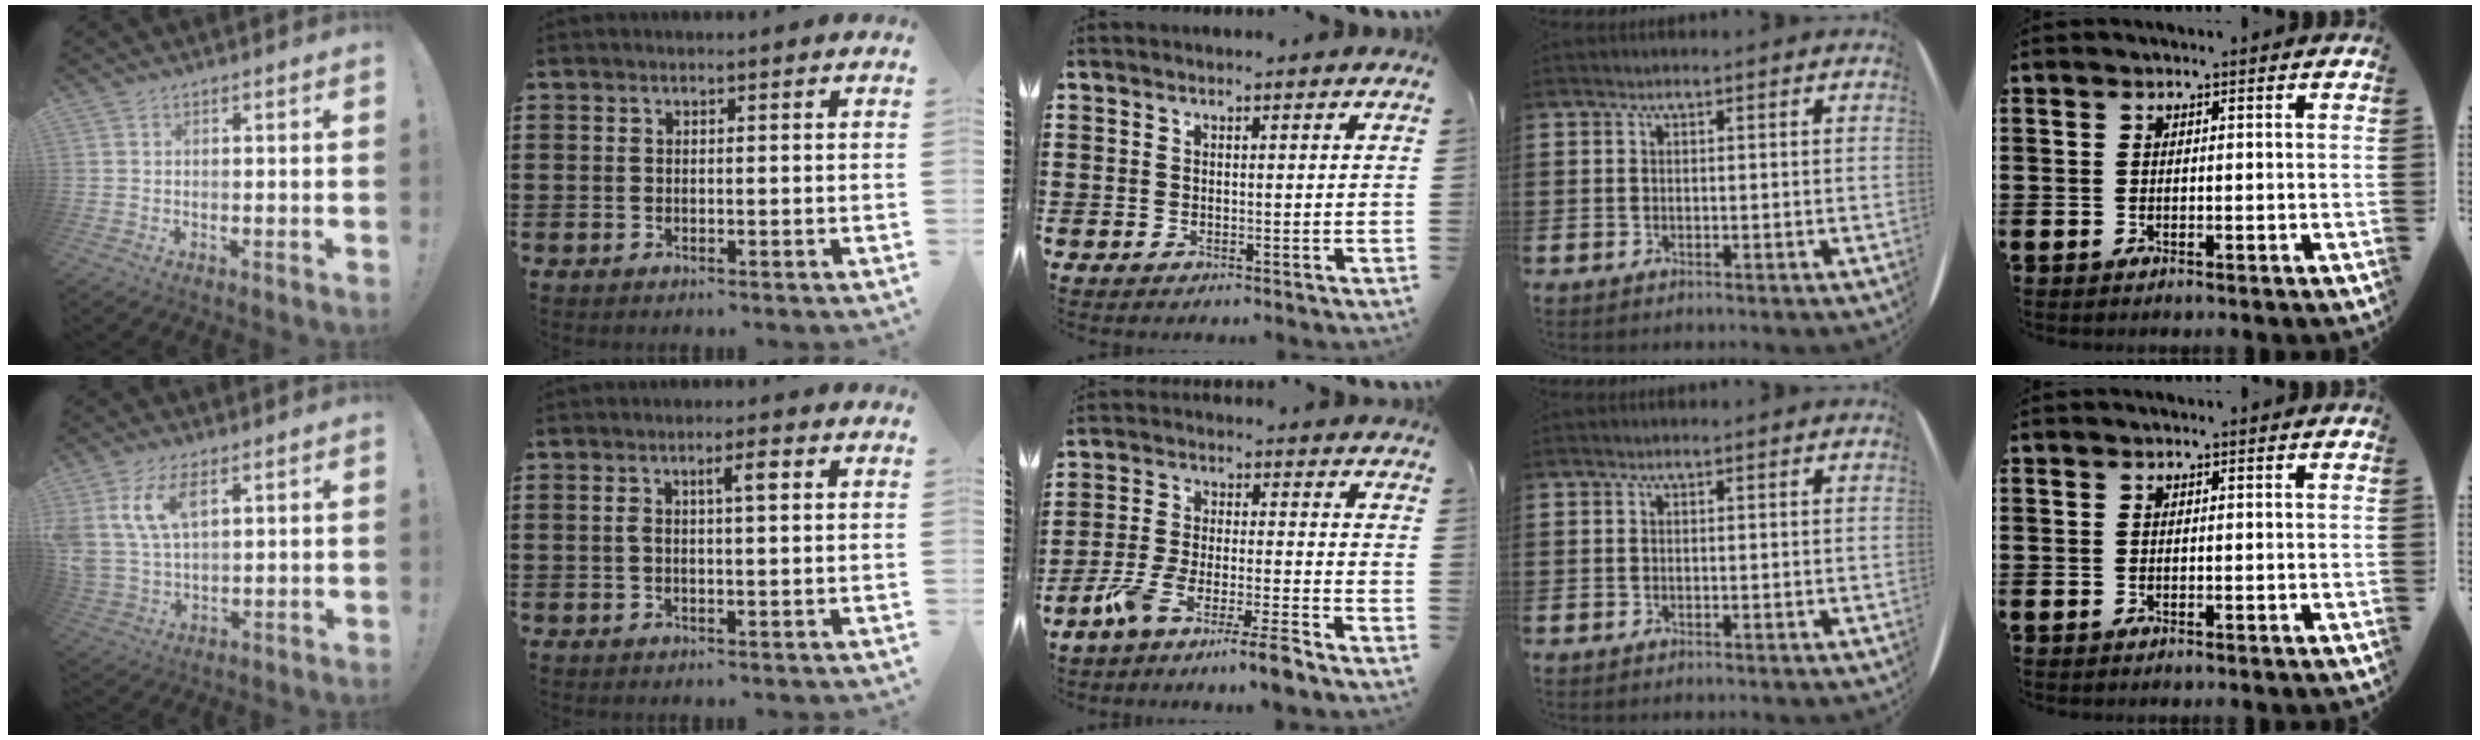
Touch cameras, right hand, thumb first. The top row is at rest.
{"thumb": {"total": 10.9, "force": [5.1, 6.0, 7.6], "torque": [-0.160, -0.012, 0.094]}, "index": {"total": 3.2, "force": [0.8, 0.6, 3.1], "torque": [-0.054, 0.002, 0.008]}, "middle": {"total": 7.6, "force": [-6.6, -0.6, 3.7], "torque": [-0.083, -0.018, -0.128]}}